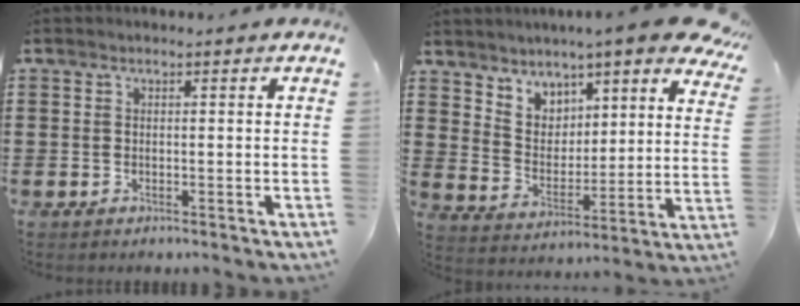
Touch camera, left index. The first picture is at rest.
{"total": 5.7, "force": [5.2, 2.1, 1.2], "torque": [-0.058, -0.040, 0.088]}